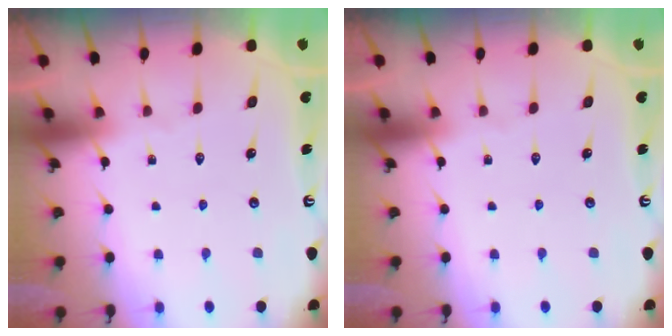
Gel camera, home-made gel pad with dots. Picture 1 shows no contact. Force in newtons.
{"total": 0.0}